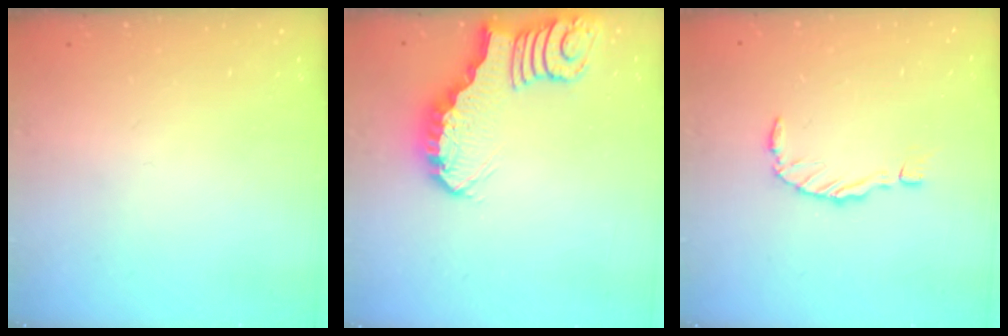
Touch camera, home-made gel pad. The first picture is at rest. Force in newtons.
{"total": 2.8, "press": 2.8, "slide": 0.4}
{"total": 0.0}